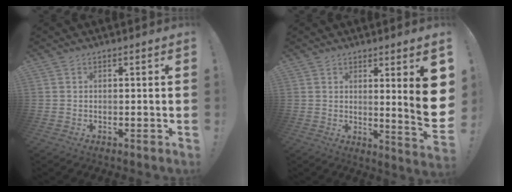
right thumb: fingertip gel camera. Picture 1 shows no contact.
{"total": 12.4, "force": [2.0, 0.5, 12.3], "torque": [-0.159, -0.036, 0.027]}